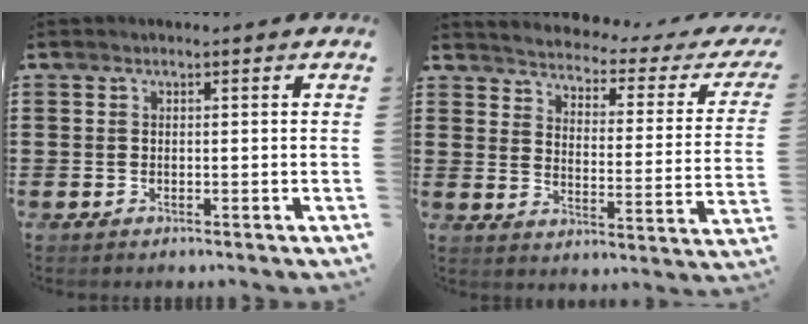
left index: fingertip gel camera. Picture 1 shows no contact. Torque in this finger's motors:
{"motor_torque": [2.14, 0.00, 0.13, 0.00]}